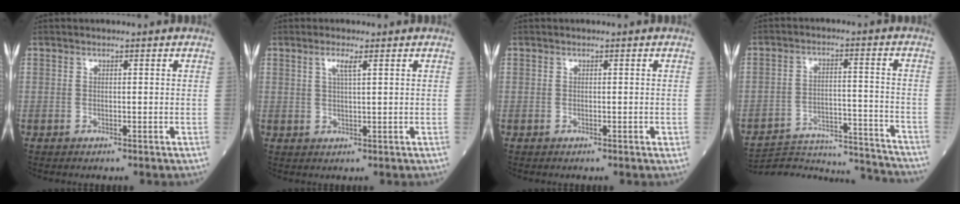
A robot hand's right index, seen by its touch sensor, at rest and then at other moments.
{"total": 2.4, "force": [1.2, 0.0, 2.0], "torque": [-0.046, 0.002, 0.024]}
{"total": 0.6, "force": [-0.2, 0.2, 0.5], "torque": [-0.007, 0.000, -0.001]}
{"total": 18.6, "force": [-18.5, 0.9, 2.4], "torque": [-0.046, 0.010, -0.261]}